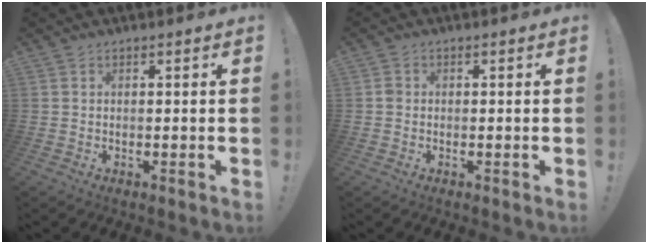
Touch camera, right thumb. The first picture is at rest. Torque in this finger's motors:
{"motor_torque": [0.20, 0.45, 0.20, -0.28, -0.04]}